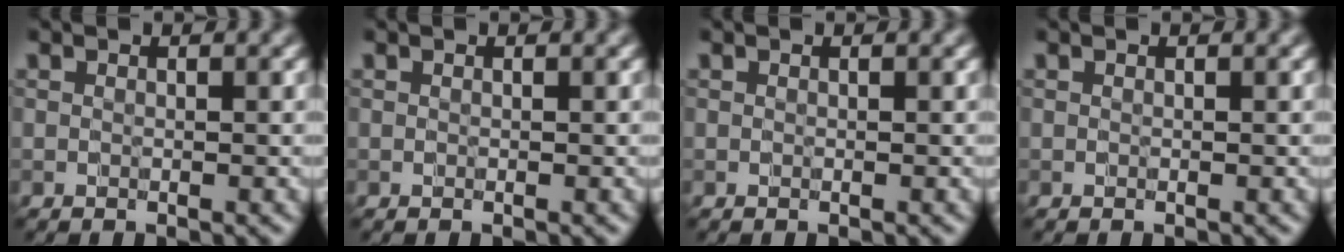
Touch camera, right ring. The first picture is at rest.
{"total": 0.0}
{"total": 0.0}
{"total": 0.0}